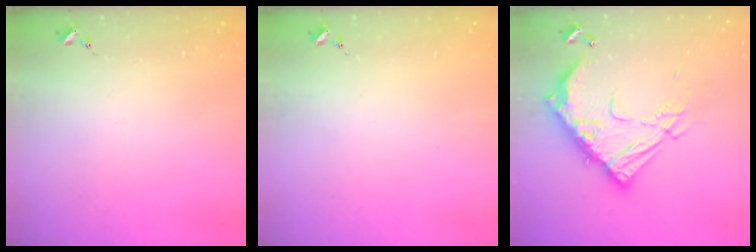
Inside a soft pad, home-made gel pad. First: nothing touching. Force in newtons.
{"total": 0.0}
{"total": 21.3, "press": 21.2, "slide": 2.1}